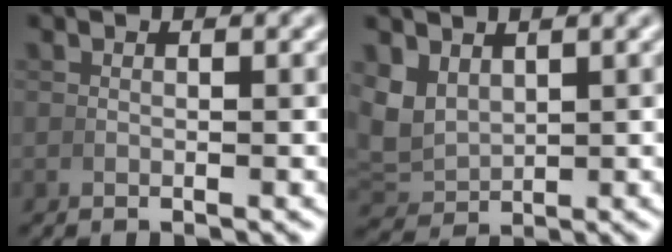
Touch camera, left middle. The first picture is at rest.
{"total": 5.5, "force": [1.4, 4.5, 2.7], "torque": [-0.097, -0.025, 0.042]}